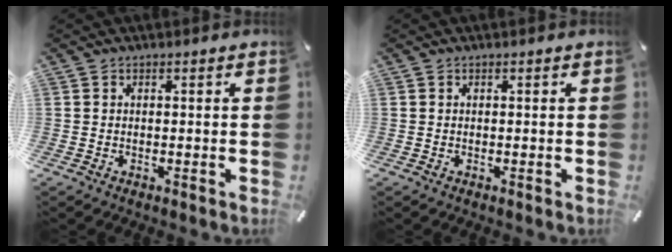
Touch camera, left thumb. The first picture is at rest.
{"total": 0.0}